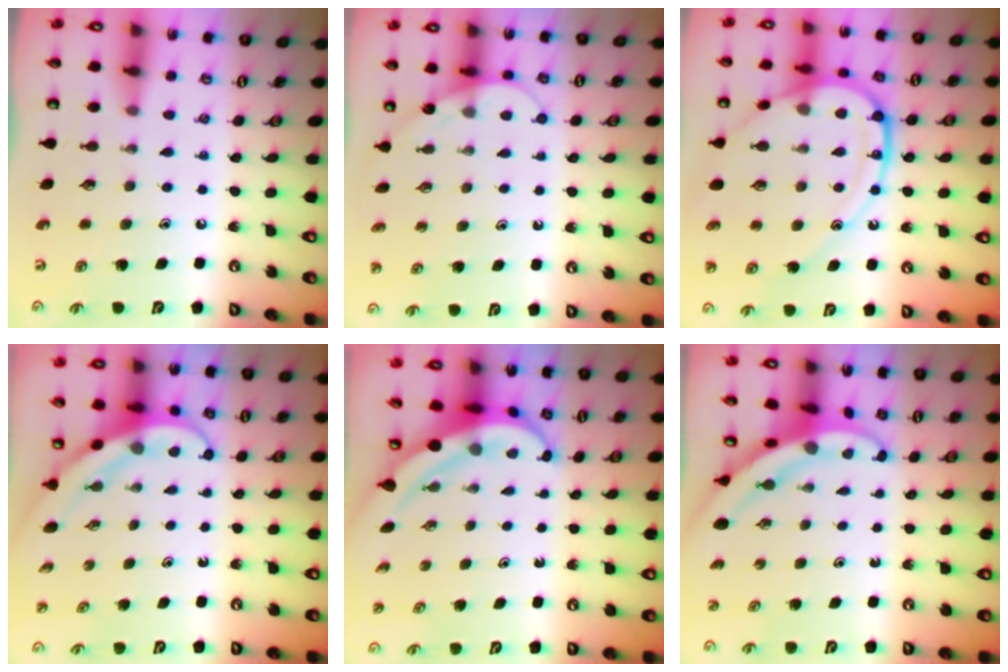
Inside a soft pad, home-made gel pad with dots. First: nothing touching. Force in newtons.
{"total": 4.6, "press": 4.6, "slide": 0.3}
{"total": 15.8, "press": 15.7, "slide": 1.4}
{"total": 4.0, "press": 4.0, "slide": 0.3}
{"total": 4.5, "press": 4.4, "slide": 0.5}
{"total": 3.3, "press": 3.3, "slide": 0.3}